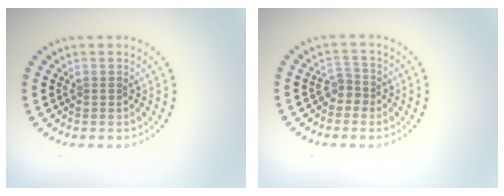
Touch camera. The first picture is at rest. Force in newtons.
{"total": 1.7, "press": 1.2, "slide": 1.2}